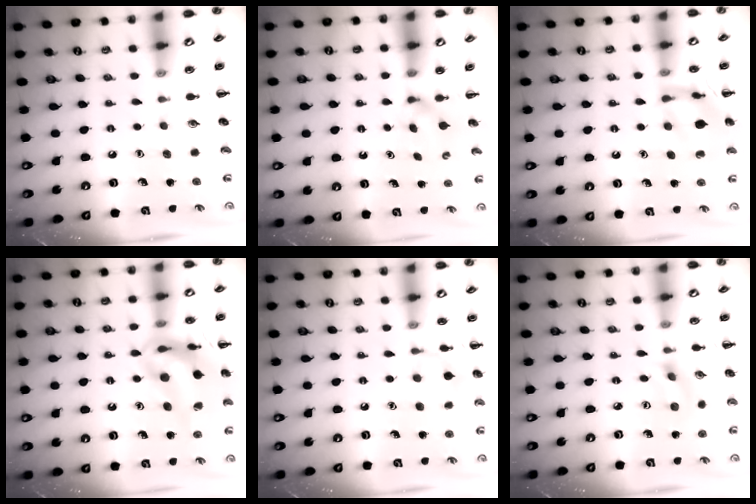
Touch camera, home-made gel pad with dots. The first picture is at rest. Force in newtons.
{"total": 1.8, "press": 1.5, "slide": 1.0}
{"total": 12.8, "press": 12.8, "slide": 0.9}
{"total": 15.0, "press": 14.8, "slide": 2.8}
{"total": 6.7, "press": 6.4, "slide": 2.0}
{"total": 2.8, "press": 2.6, "slide": 1.0}